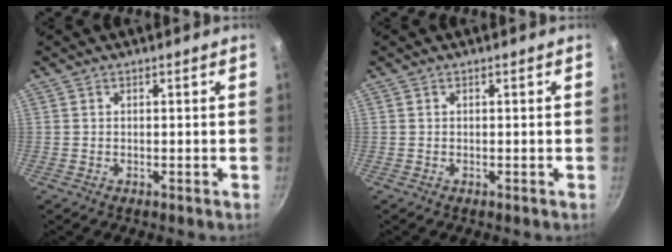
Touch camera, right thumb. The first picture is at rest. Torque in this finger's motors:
{"motor_torque": [0.01, 0.01, 0.03, 0.05, 0.00]}